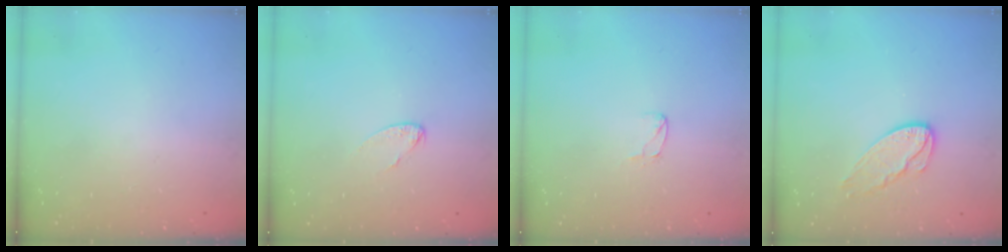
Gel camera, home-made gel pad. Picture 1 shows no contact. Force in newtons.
{"total": 3.3, "press": 3.3, "slide": 0.2}
{"total": 4.1, "press": 4.0, "slide": 0.3}
{"total": 8.3, "press": 8.3, "slide": 0.1}